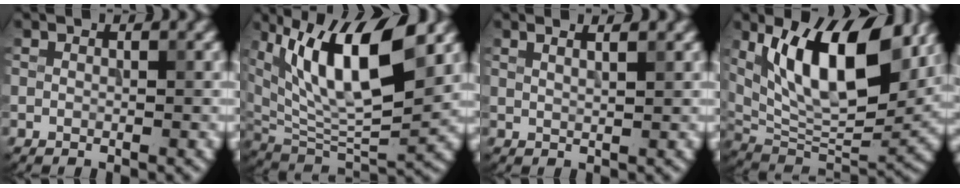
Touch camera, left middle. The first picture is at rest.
{"total": 12.7, "force": [5.4, 4.6, 10.5], "torque": [-0.173, 0.003, 0.095]}
{"total": 2.9, "force": [1.8, 1.3, 2.0], "torque": [0.000, 0.016, -0.008]}
{"total": 13.7, "force": [5.6, 5.9, 11.1], "torque": [-0.170, 0.008, 0.095]}